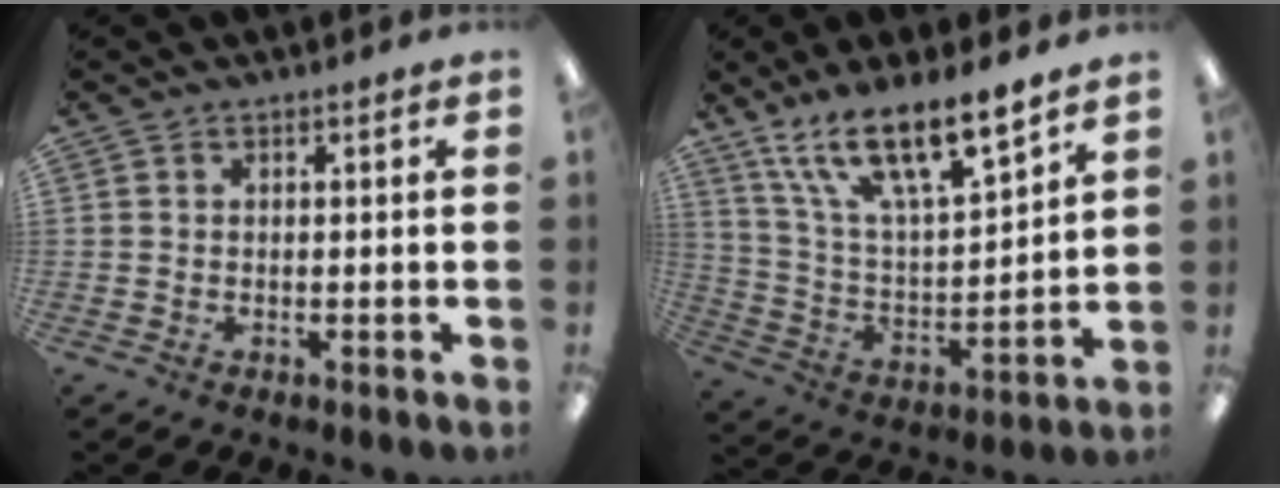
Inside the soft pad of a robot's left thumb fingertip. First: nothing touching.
{"total": 15.9, "force": [12.9, 3.2, 8.6], "torque": [-0.169, -0.085, 0.225]}